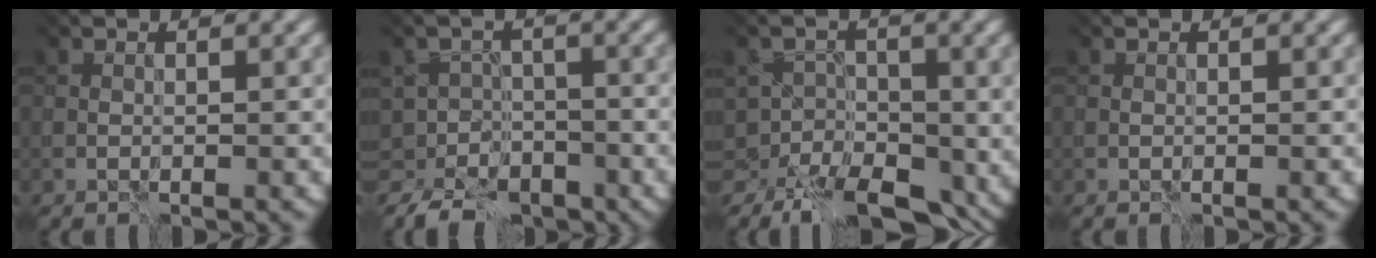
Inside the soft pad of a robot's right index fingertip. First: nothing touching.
{"total": 6.0, "force": [-4.3, 4.1, 0.6], "torque": [0.020, -0.002, -0.063]}
{"total": 7.0, "force": [-4.2, 4.8, 3.1], "torque": [-0.022, -0.005, -0.073]}
{"total": 0.0}